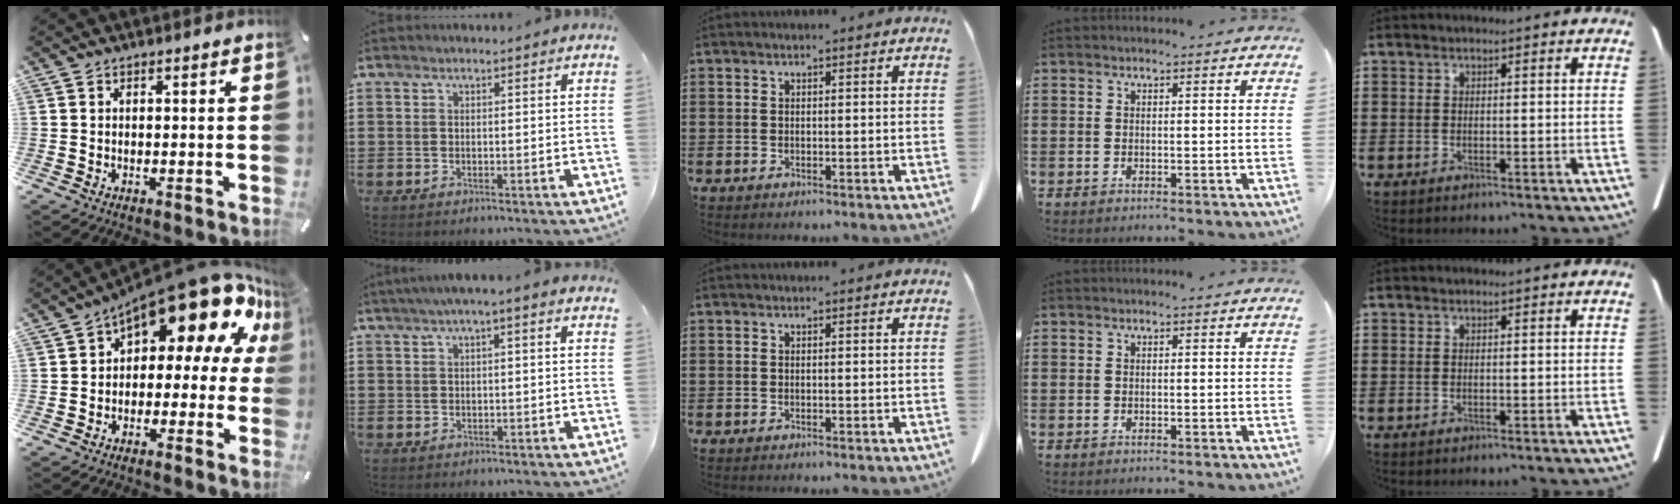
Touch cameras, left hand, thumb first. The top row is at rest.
{"thumb": {"total": 19.7, "force": [11.2, 8.7, 13.7], "torque": [-0.190, -0.076, 0.188]}, "index": {"total": 1.3, "force": [0.1, 0.4, 1.3], "torque": [-0.024, 0.003, -0.001]}}